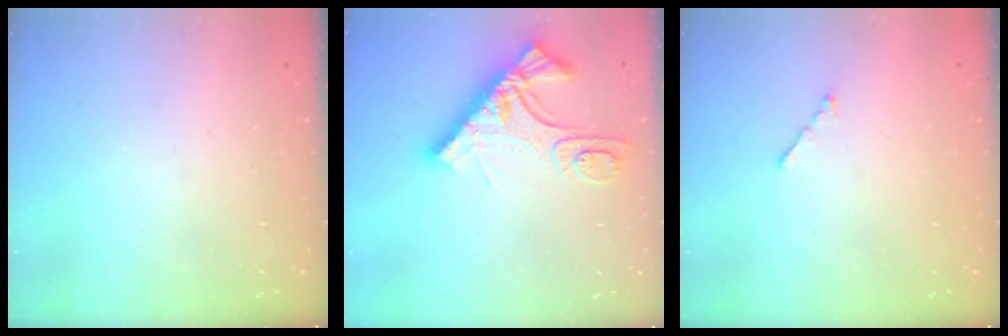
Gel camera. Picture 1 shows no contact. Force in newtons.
{"total": 13.7, "press": 13.7, "slide": 1.4}
{"total": 0.9, "press": 0.8, "slide": 0.2}